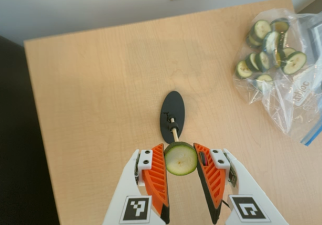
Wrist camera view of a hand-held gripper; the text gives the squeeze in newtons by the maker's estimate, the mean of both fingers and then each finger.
{"total": 8.5, "left": 8.2, "right": 8.8}